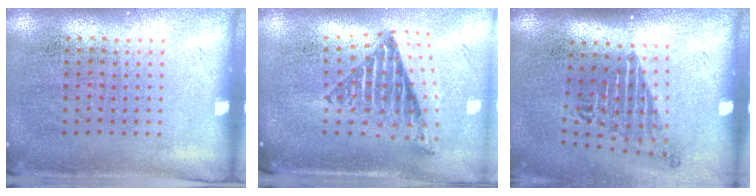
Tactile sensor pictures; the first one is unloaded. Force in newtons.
{"total": 1.7, "press": 1.4, "slide": 1.1}
{"total": 1.7, "press": 1.2, "slide": 1.3}